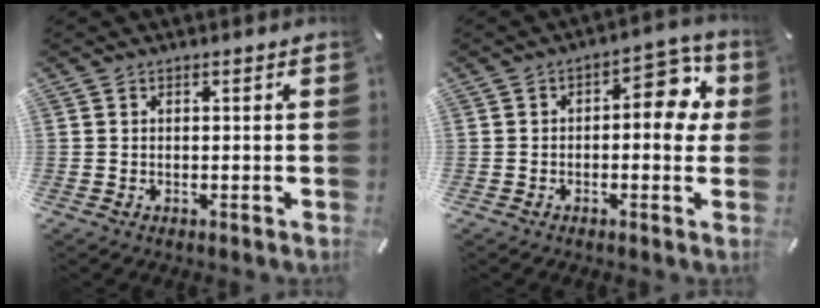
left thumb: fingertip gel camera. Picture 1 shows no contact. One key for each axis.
{"total": 9.9, "fx": 1.3, "fy": 5.2, "fz": 8.3, "tx": -0.091, "ty": -0.011, "tz": 0.011}